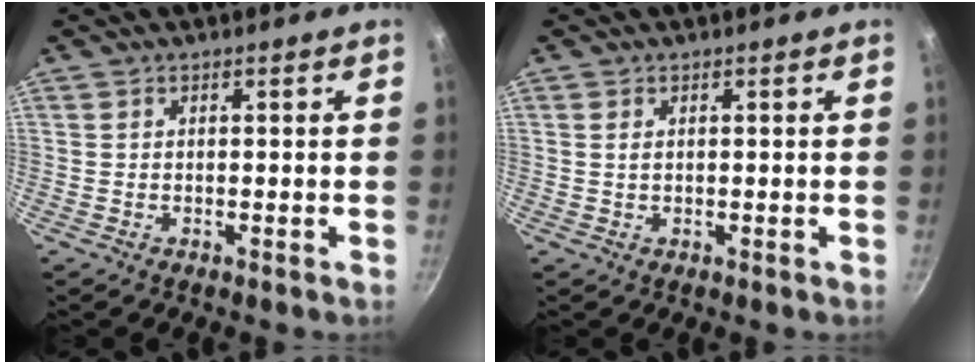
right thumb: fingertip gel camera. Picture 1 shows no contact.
{"total": 1.1, "force": [0.3, 0.6, 0.8], "torque": [-0.015, 0.002, 0.006]}